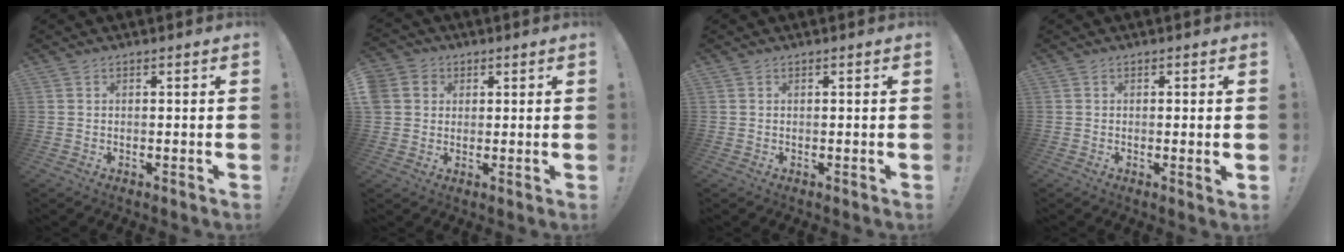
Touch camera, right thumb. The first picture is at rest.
{"total": 5.4, "force": [1.3, 5.0, 1.4], "torque": [-0.032, -0.002, 0.027]}
{"total": 0.0}
{"total": 1.9, "force": [0.1, 0.0, 1.9], "torque": [-0.030, -0.004, 0.002]}